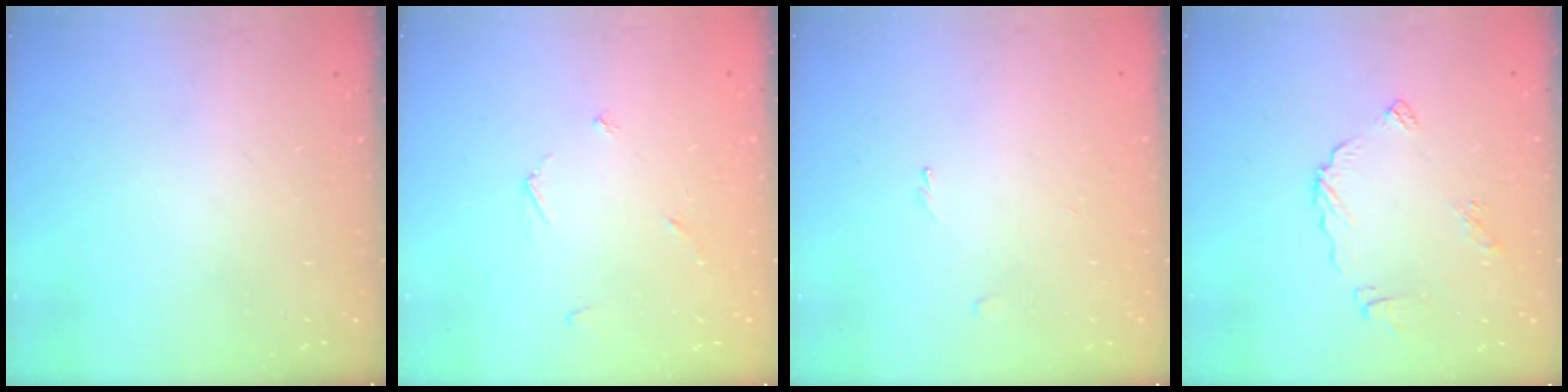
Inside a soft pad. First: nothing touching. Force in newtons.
{"total": 3.4, "press": 3.4, "slide": 0.3}
{"total": 0.0}
{"total": 8.0, "press": 8.0, "slide": 0.9}